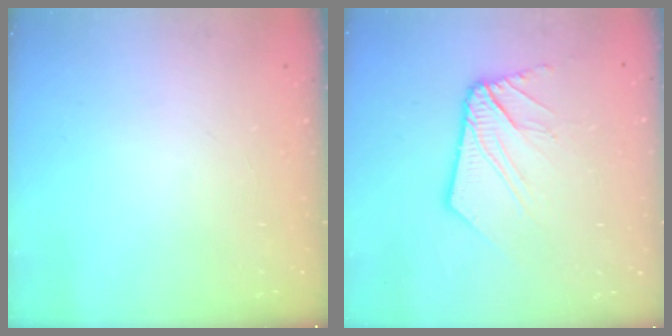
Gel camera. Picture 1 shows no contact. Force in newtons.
{"total": 12.3, "press": 12.2, "slide": 1.5}